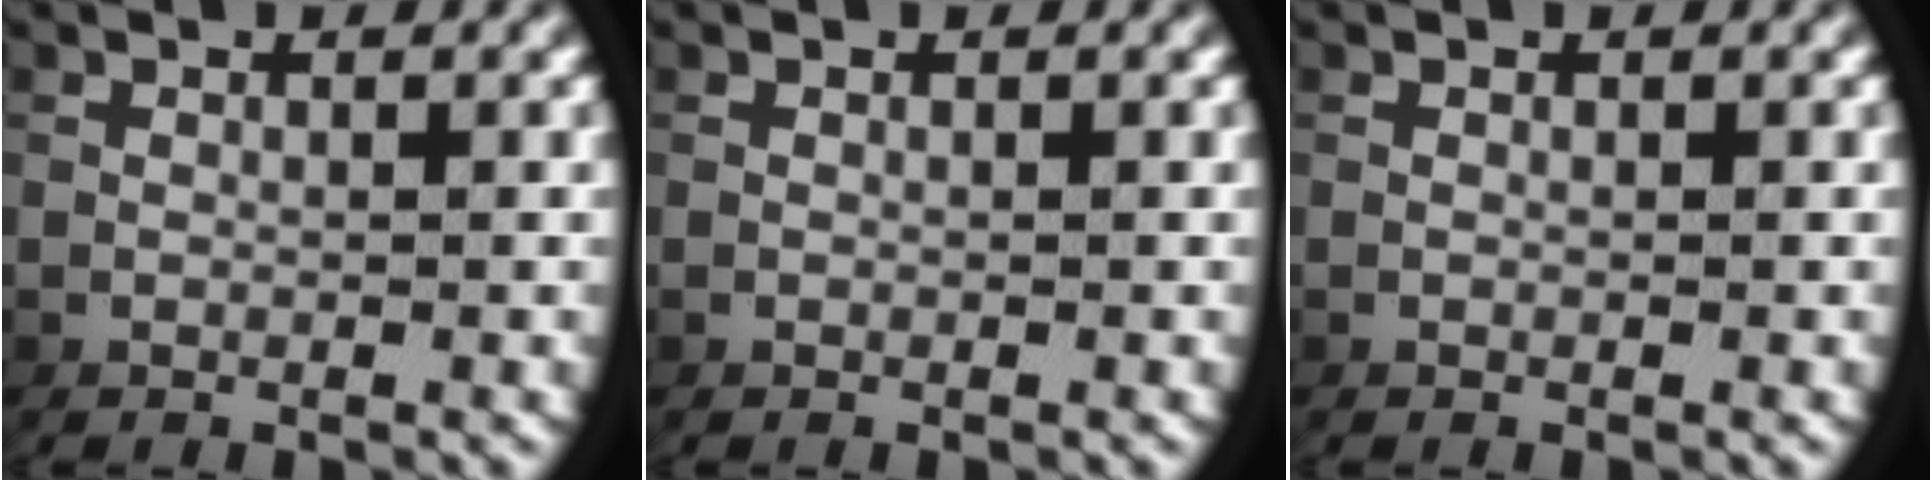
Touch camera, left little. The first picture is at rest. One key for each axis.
{"total": 0.0}
{"total": 0.0}